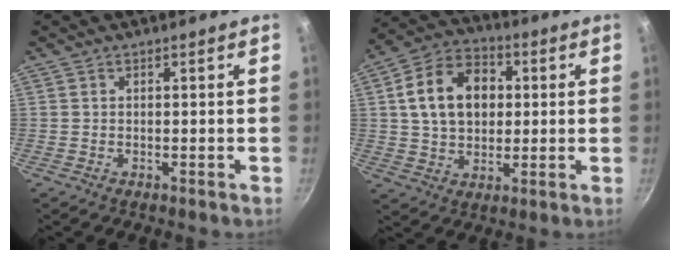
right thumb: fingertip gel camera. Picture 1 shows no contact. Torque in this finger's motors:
{"motor_torque": [-0.62, 1.31, 0.24, -0.18, 0.18]}